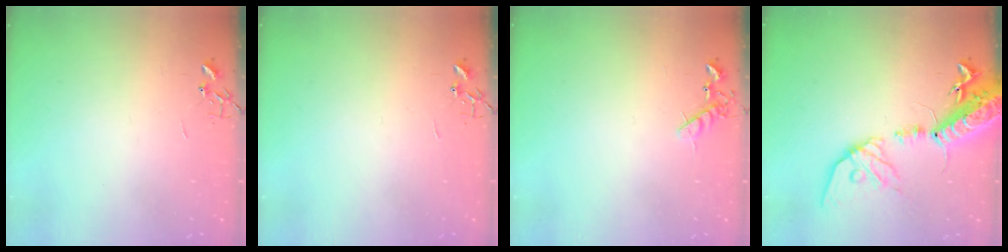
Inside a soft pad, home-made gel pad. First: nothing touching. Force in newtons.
{"total": 0.0}
{"total": 6.3, "press": 6.2, "slide": 0.9}
{"total": 19.5, "press": 19.0, "slide": 4.4}